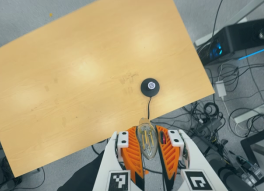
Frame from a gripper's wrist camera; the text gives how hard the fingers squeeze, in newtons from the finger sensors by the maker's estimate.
{"total": 21.7, "left": 25.2, "right": 18.3}